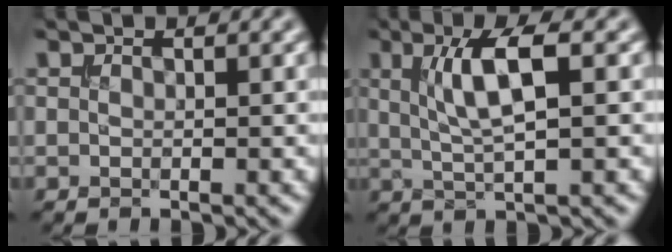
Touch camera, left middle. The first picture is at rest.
{"total": 5.1, "force": [1.1, 1.3, 4.8], "torque": [-0.091, 0.004, 0.023]}